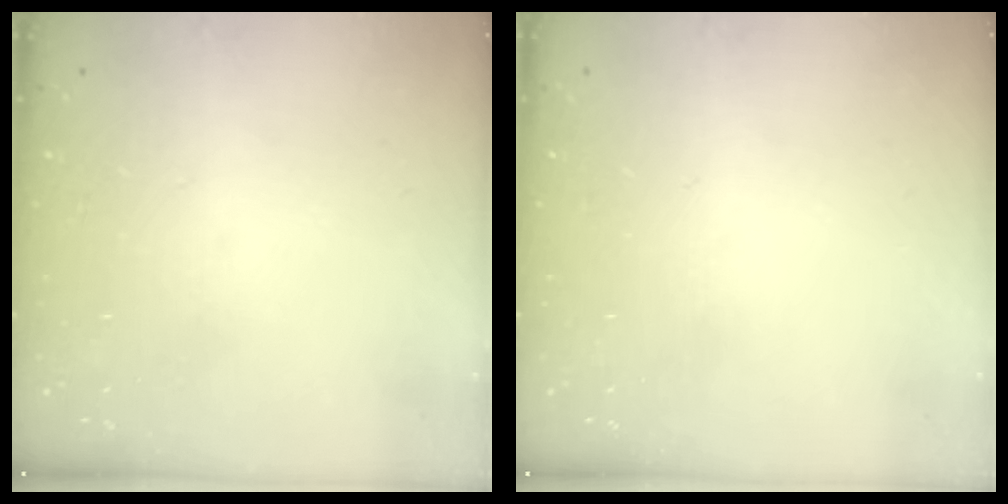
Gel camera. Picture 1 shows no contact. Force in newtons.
{"total": 0.0}